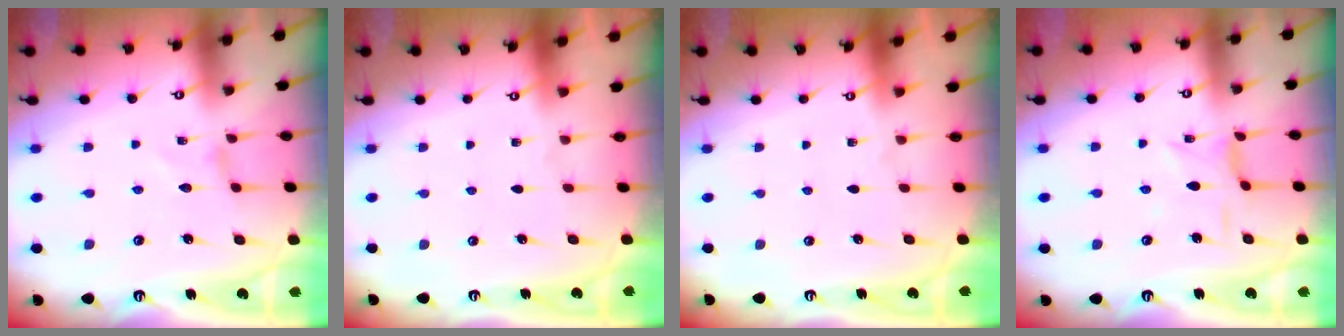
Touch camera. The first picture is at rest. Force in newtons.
{"total": 0.0}
{"total": 0.0}
{"total": 2.0, "press": 2.0, "slide": 0.3}